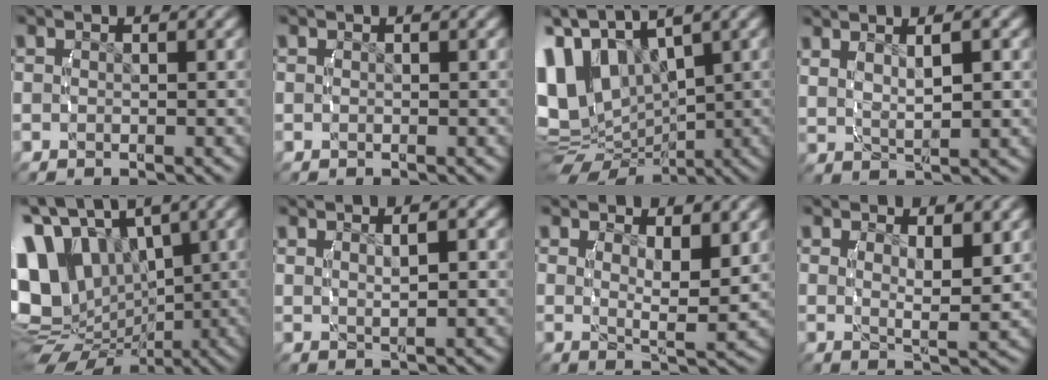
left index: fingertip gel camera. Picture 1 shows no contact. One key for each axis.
{"total": 0.0}
{"total": 13.6, "fx": 1.3, "fy": 10.7, "fz": 8.3, "tx": -0.184, "ty": -0.022, "tz": 0.027}
{"total": 5.3, "fx": 2.4, "fy": 2.2, "fz": 4.2, "tx": -0.063, "ty": 0.011, "tz": 0.042}
{"total": 15.3, "fx": 1.2, "fy": 12.3, "fz": 9.0, "tx": -0.203, "ty": -0.035, "tz": 0.023}
{"total": 3.0, "fx": 1.7, "fy": 0.4, "fz": 2.4, "tx": -0.032, "ty": 0.007, "tz": 0.035}
{"total": 3.6, "fx": 2.4, "fy": 0.2, "fz": 2.7, "tx": -0.037, "ty": -0.012, "tz": 0.044}
{"total": 3.1, "fx": 2.1, "fy": 0.0, "fz": 2.3, "tx": -0.033, "ty": -0.009, "tz": 0.039}